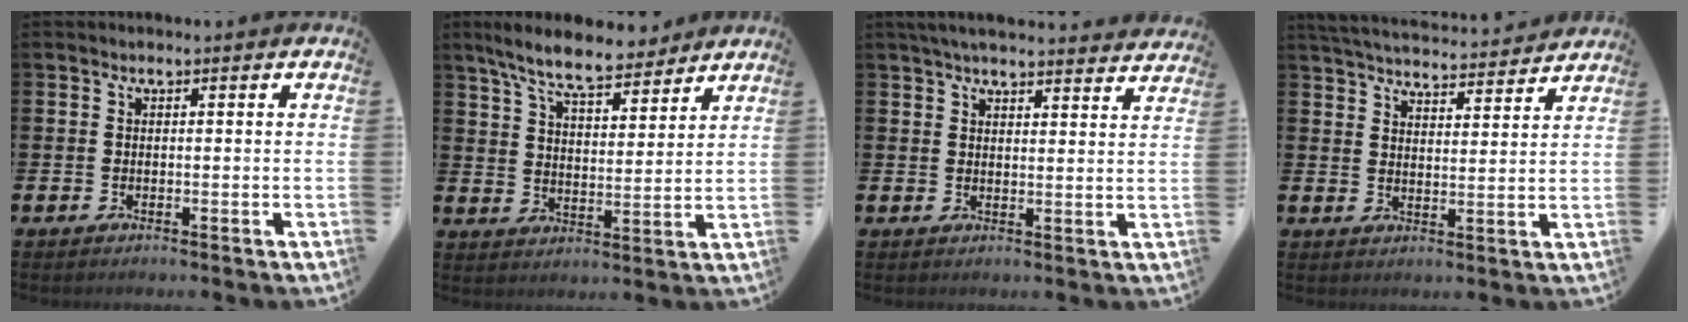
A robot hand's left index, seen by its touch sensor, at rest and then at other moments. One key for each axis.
{"total": 9.6, "fx": 8.5, "fy": 2.0, "fz": 3.9, "tx": -0.098, "ty": -0.041, "tz": 0.152}
{"total": 4.6, "fx": 4.4, "fy": 0.4, "fz": 1.2, "tx": -0.032, "ty": -0.019, "tz": 0.081}
{"total": 5.2, "fx": 5.1, "fy": 0.5, "fz": 0.5, "tx": -0.022, "ty": -0.043, "tz": 0.088}